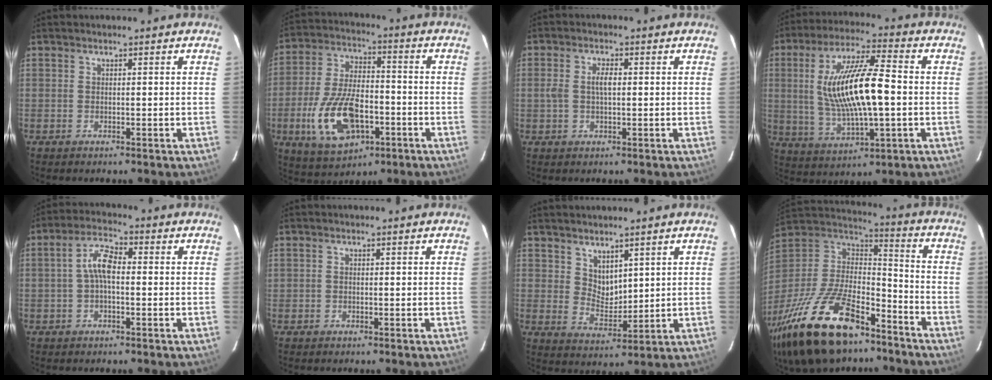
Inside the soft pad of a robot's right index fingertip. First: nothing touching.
{"total": 16.6, "force": [-5.7, 8.5, 13.1], "torque": [-0.281, -0.006, -0.089]}
{"total": 3.5, "force": [0.1, 1.5, 3.2], "torque": [-0.062, 0.005, 0.003]}
{"total": 17.2, "force": [0.3, 4.7, 16.5], "torque": [-0.312, 0.004, 0.015]}
{"total": 5.3, "force": [-0.3, 2.2, 4.8], "torque": [-0.099, 0.019, -0.007]}
{"total": 0.0}
{"total": 5.1, "force": [3.6, 2.8, 2.2], "torque": [-0.031, -0.005, 0.074]}
{"total": 31.0, "force": [-20.4, 13.3, 19.2], "torque": [-0.401, -0.030, -0.333]}